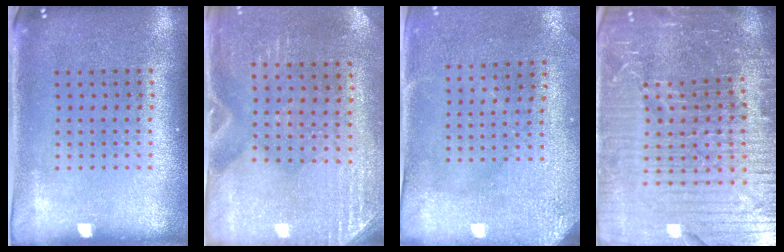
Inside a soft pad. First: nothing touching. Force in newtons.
{"total": 2.9, "press": 2.5, "slide": 1.3}
{"total": 3.1, "press": 2.4, "slide": 2.0}
{"total": 6.7, "press": 5.8, "slide": 3.3}